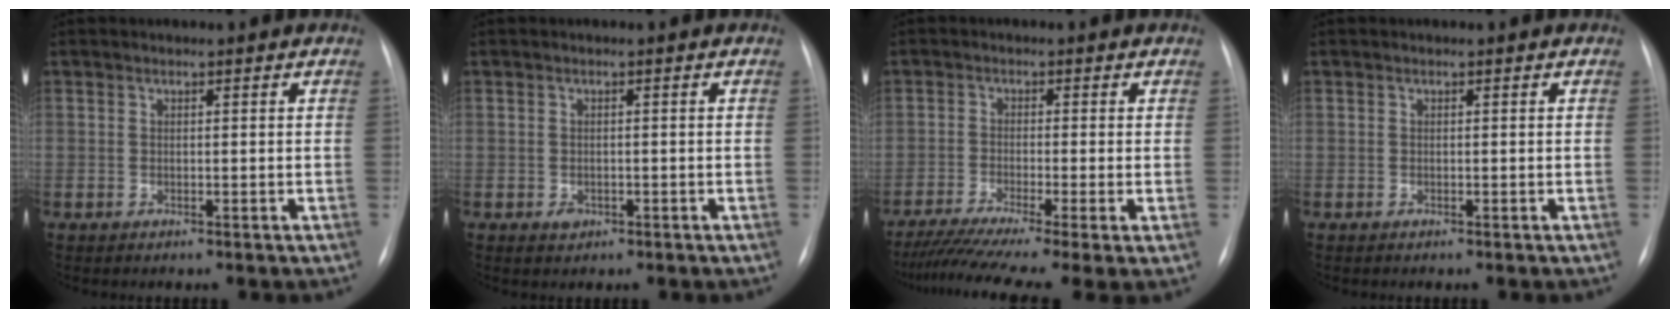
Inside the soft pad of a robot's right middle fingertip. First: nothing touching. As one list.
[{"total": 1.5, "force": [-0.7, 1.1, 0.6], "torque": [-0.009, 0.002, -0.004]}, {"total": 11.6, "force": [-7.9, 0.4, 8.5], "torque": [-0.148, -0.025, -0.130]}, {"total": 0.0}]